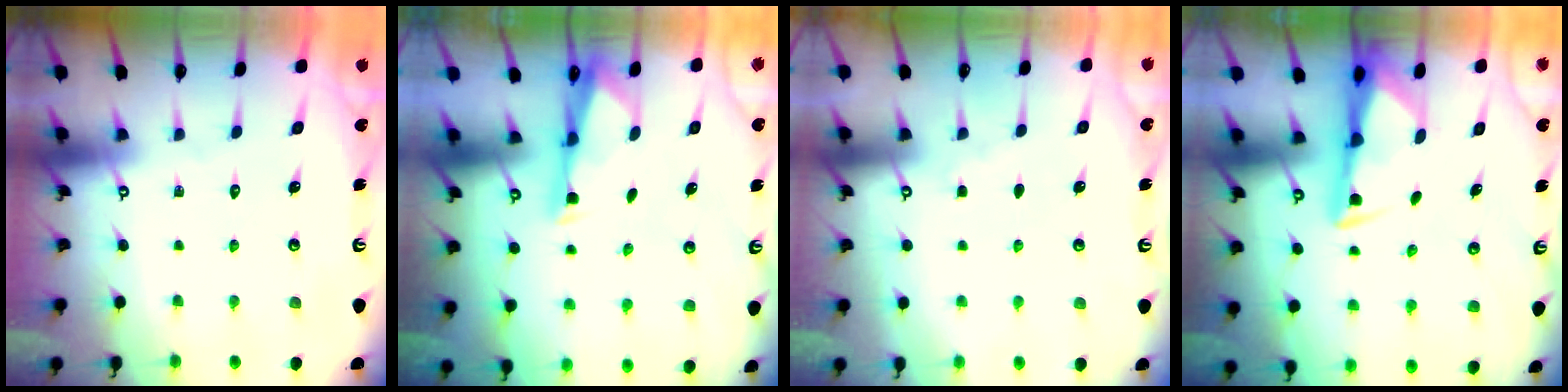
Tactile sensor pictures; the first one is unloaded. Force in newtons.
{"total": 2.9, "press": 2.8, "slide": 0.5}
{"total": 2.8, "press": 2.8, "slide": 0.5}
{"total": 2.8, "press": 2.7, "slide": 0.5}